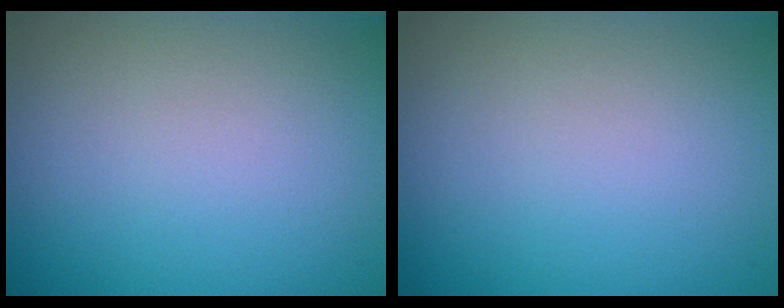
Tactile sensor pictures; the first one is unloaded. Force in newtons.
{"total": 0.0}